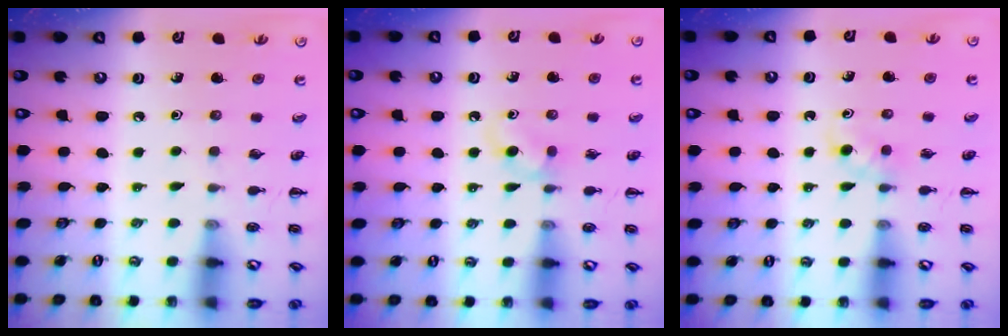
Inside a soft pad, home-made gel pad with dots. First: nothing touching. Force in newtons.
{"total": 3.9, "press": 3.8, "slide": 1.1}
{"total": 2.9, "press": 2.6, "slide": 1.1}